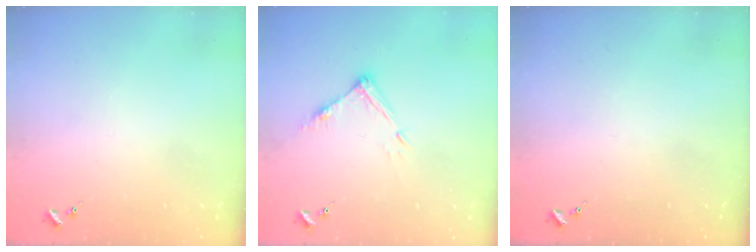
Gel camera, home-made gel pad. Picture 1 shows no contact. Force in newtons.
{"total": 8.0, "press": 8.0, "slide": 0.4}
{"total": 0.0}